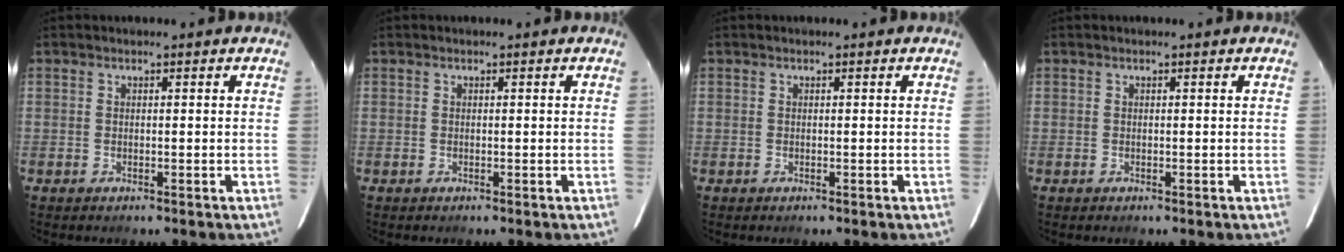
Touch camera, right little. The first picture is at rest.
{"total": 0.0}
{"total": 0.0}
{"total": 0.0}